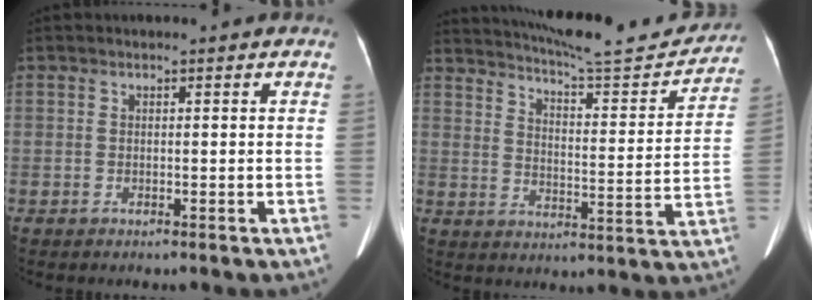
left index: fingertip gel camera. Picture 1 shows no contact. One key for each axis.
{"total": 19.6, "fx": 18.5, "fy": 1.5, "fz": 6.4, "tx": -0.096, "ty": -0.039, "tz": 0.247}